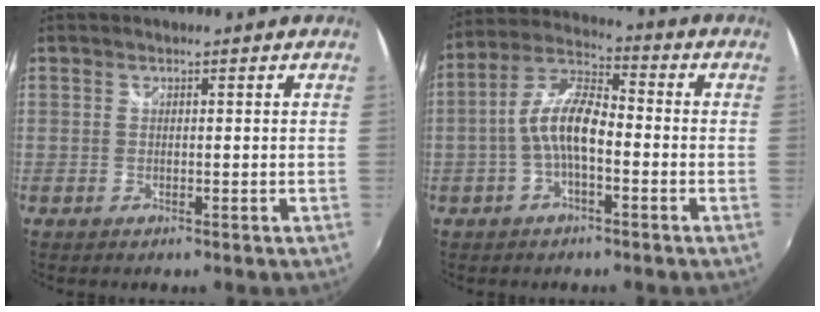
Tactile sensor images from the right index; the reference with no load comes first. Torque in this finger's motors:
{"motor_torque": [1.44, -0.39, 0.76, 0.17]}